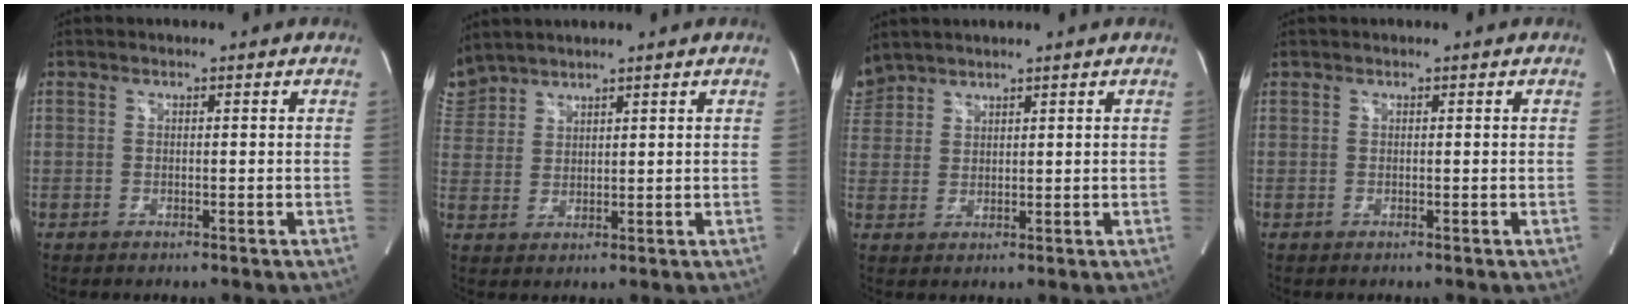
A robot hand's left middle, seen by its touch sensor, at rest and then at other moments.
{"total": 5.0, "force": [4.8, 1.1, 0.5], "torque": [-0.020, 0.022, 0.102]}
{"total": 4.3, "force": [4.1, 1.4, 0.2], "torque": [-0.012, 0.019, 0.089]}
{"total": 0.0}